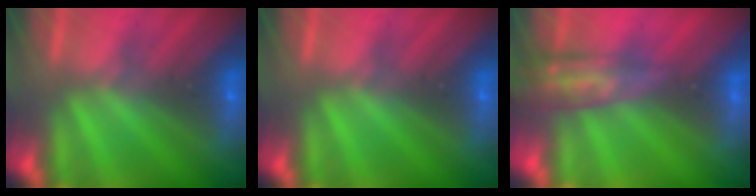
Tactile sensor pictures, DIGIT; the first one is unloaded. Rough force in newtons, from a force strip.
{"total": 0.0}
{"total": 2.5}